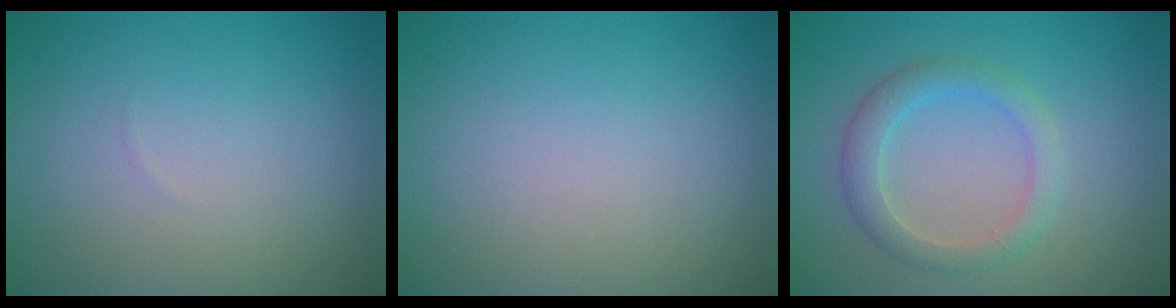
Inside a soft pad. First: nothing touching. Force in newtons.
{"total": 0.0}
{"total": 2.9, "press": 2.9, "slide": 0.1}